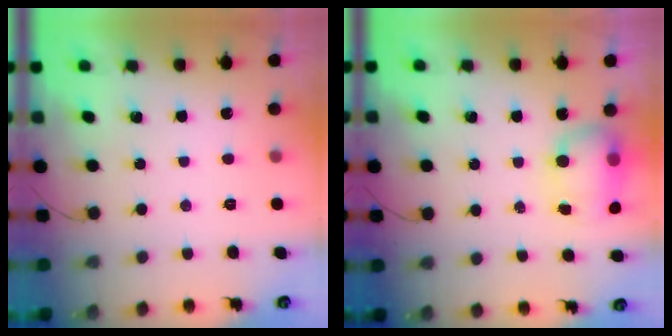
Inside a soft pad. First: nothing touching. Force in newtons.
{"total": 11.3, "press": 8.6, "slide": 7.3}